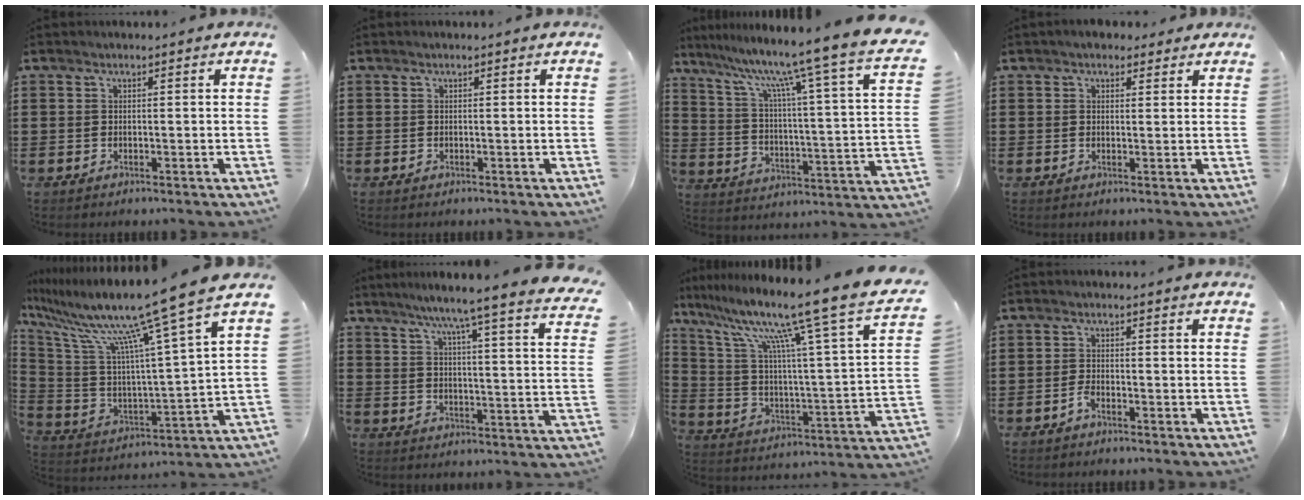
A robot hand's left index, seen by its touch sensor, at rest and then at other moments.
{"total": 0.0}
{"total": 10.0, "force": [8.1, -1.5, 5.7], "torque": [-0.125, -0.079, 0.116]}
{"total": 2.3, "force": [1.8, 1.3, 0.6], "torque": [-0.009, 0.005, 0.032]}
{"total": 13.9, "force": [11.1, -0.2, 8.4], "torque": [-0.196, -0.078, 0.172]}
{"total": 6.8, "force": [5.5, -1.4, 3.7], "torque": [-0.087, -0.048, 0.083]}
{"total": 14.2, "force": [10.5, 0.1, 9.5], "torque": [-0.193, -0.082, 0.157]}
{"total": 1.8, "force": [-1.3, 0.5, 1.2], "torque": [-0.033, -0.002, -0.026]}